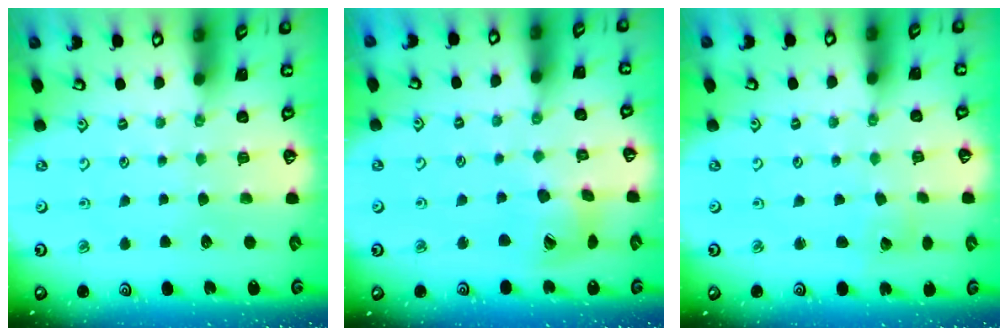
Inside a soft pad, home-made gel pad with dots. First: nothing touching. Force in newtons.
{"total": 12.9, "press": 12.8, "slide": 1.6}
{"total": 3.0, "press": 3.0, "slide": 0.3}